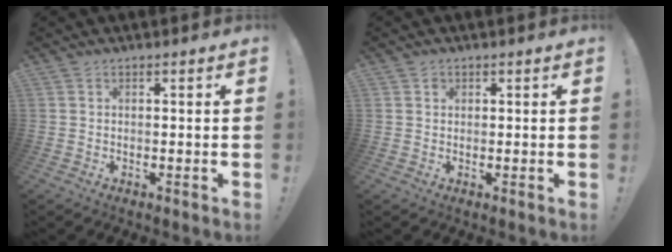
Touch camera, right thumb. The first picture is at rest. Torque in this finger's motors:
{"motor_torque": [-0.05, -0.06, 0.05, -0.01, 0.00]}